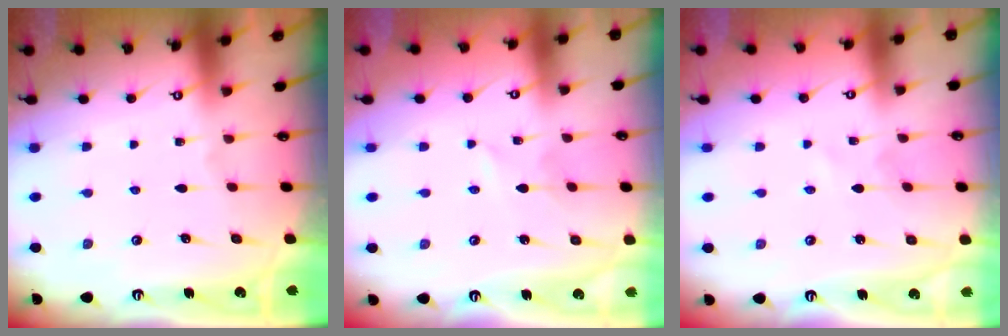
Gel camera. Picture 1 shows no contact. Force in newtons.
{"total": 0.7, "press": 0.6, "slide": 0.1}
{"total": 0.6, "press": 0.6, "slide": 0.1}